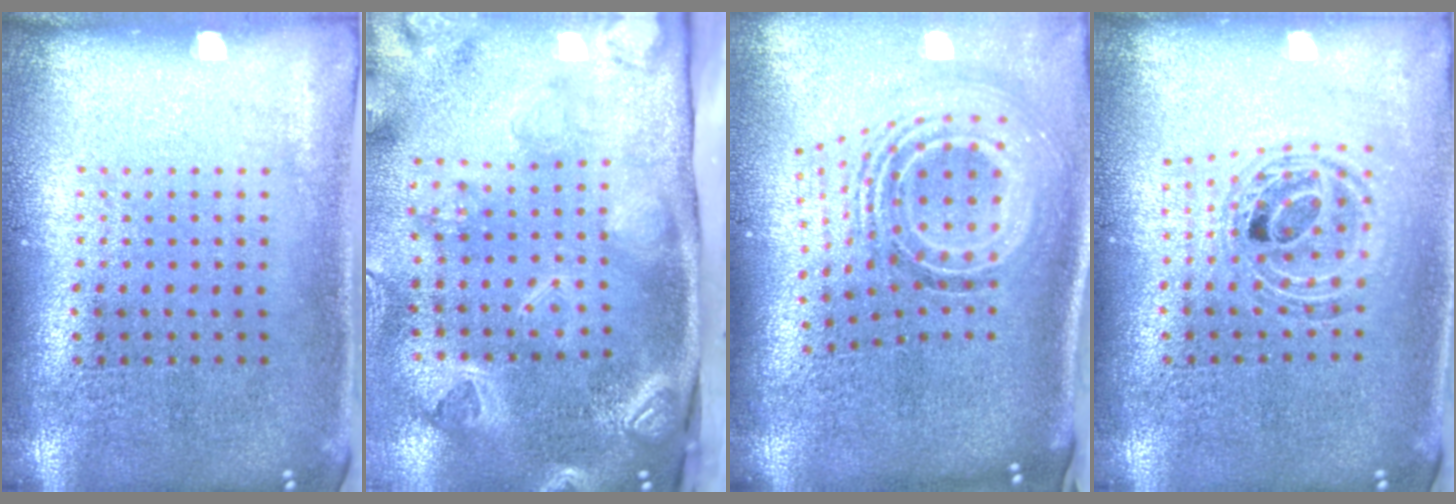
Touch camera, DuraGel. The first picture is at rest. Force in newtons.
{"total": 4.2, "press": 3.1, "slide": 2.8}
{"total": 2.3, "press": 1.5, "slide": 1.7}
{"total": 0.8, "press": 0.8, "slide": 0.1}